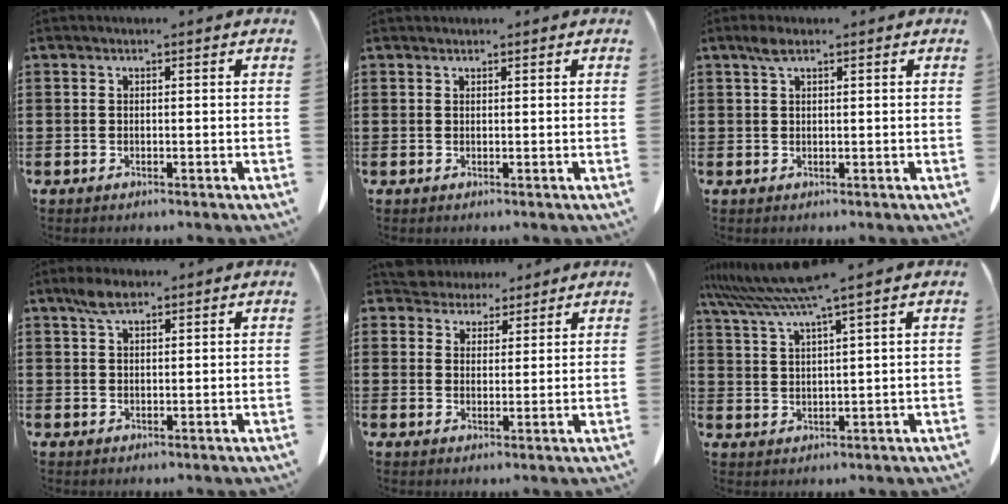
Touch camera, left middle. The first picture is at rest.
{"total": 0.7, "force": [0.6, 0.1, 0.0], "torque": [-0.002, -0.002, 0.014]}
{"total": 1.8, "force": [1.1, 0.7, 1.3], "torque": [-0.030, 0.002, 0.020]}
{"total": 3.3, "force": [2.3, 1.2, 2.1], "torque": [-0.046, 0.003, 0.042]}
{"total": 4.2, "force": [3.9, 1.6, -0.2], "torque": [-0.013, -0.008, 0.077]}
{"total": 6.6, "force": [4.9, -0.7, 4.4], "torque": [-0.106, -0.027, 0.085]}